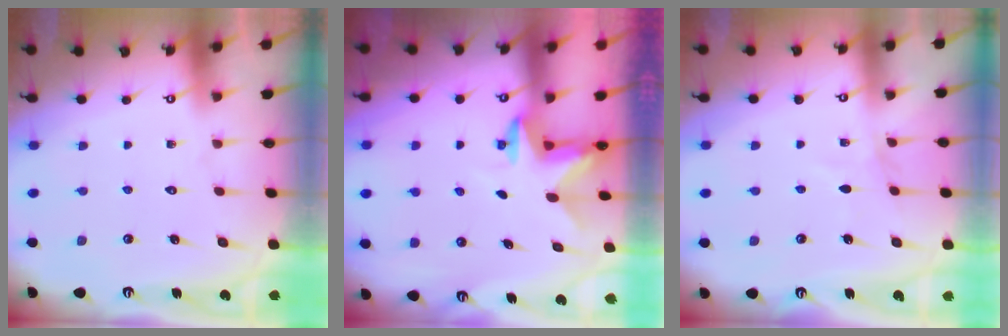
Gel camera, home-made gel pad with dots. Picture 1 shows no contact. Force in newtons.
{"total": 2.5, "press": 2.5, "slide": 0.4}
{"total": 2.6, "press": 2.6, "slide": 0.3}